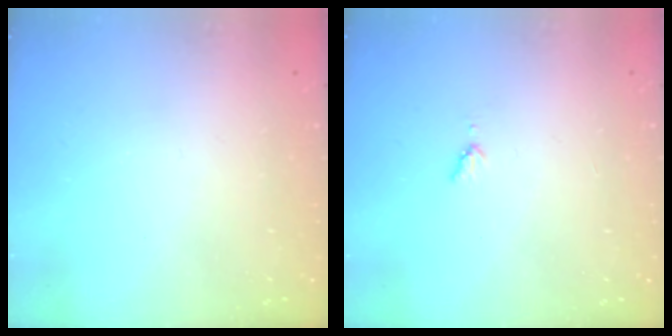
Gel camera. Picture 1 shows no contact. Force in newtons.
{"total": 4.6, "press": 4.5, "slide": 0.5}